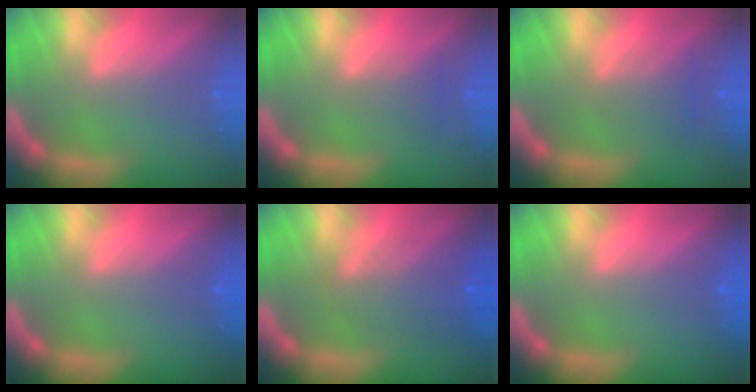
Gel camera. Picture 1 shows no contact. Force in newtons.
{"total": 1.5}
{"total": 2.5}
{"total": 0.0}
{"total": 4.5}
{"total": 0.0}